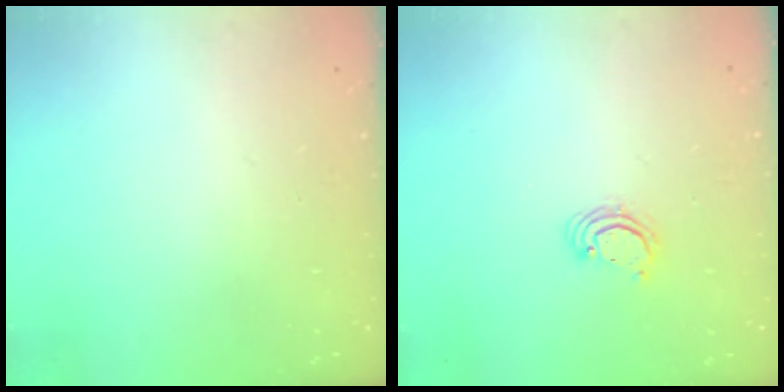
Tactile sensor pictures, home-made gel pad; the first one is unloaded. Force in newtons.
{"total": 2.4, "press": 2.4, "slide": 0.1}